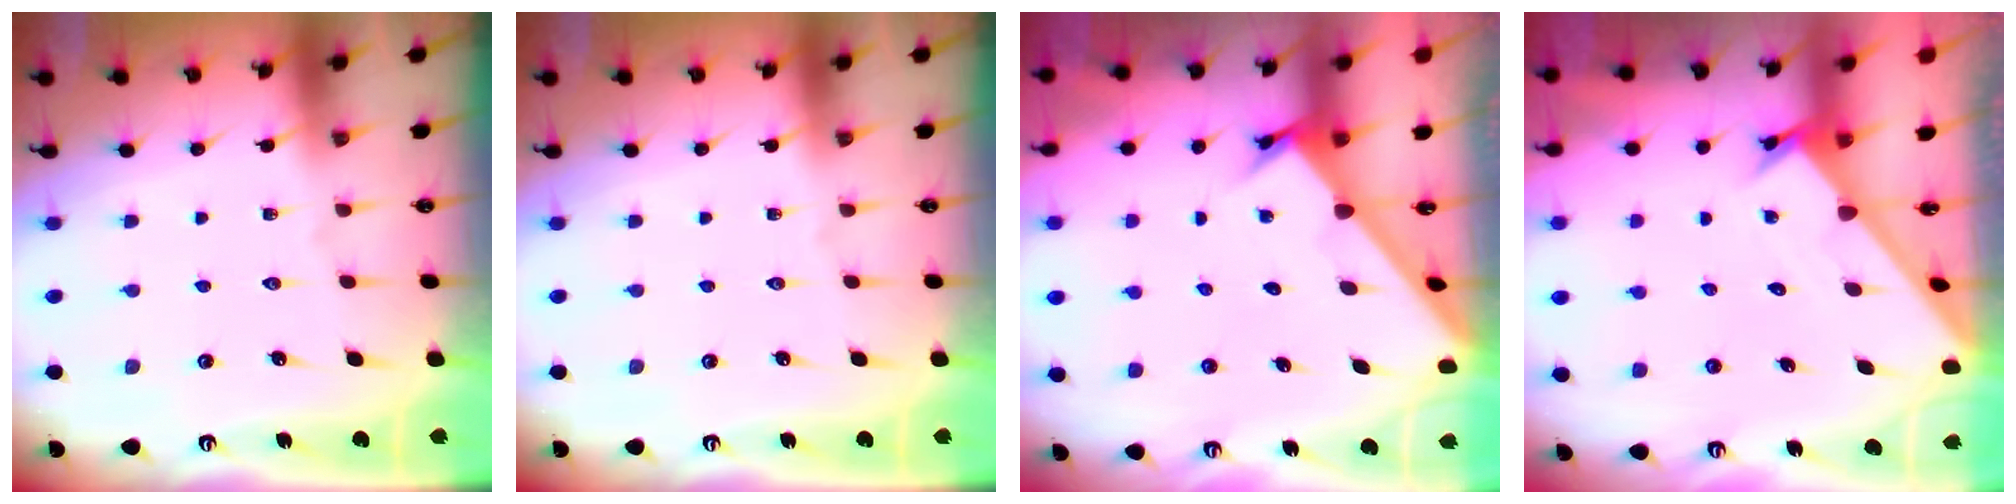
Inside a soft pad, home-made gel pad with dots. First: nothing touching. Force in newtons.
{"total": 0.0}
{"total": 2.0, "press": 2.0, "slide": 0.2}
{"total": 1.7, "press": 1.7, "slide": 0.1}